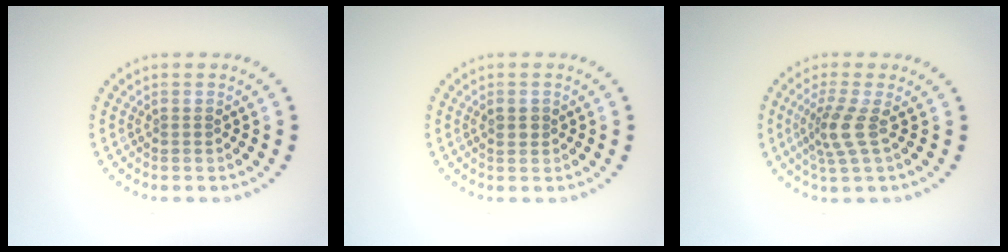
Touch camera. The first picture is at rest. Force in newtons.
{"total": 1.2, "press": 1.2, "slide": 0.2}
{"total": 2.9, "press": 2.1, "slide": 2.0}